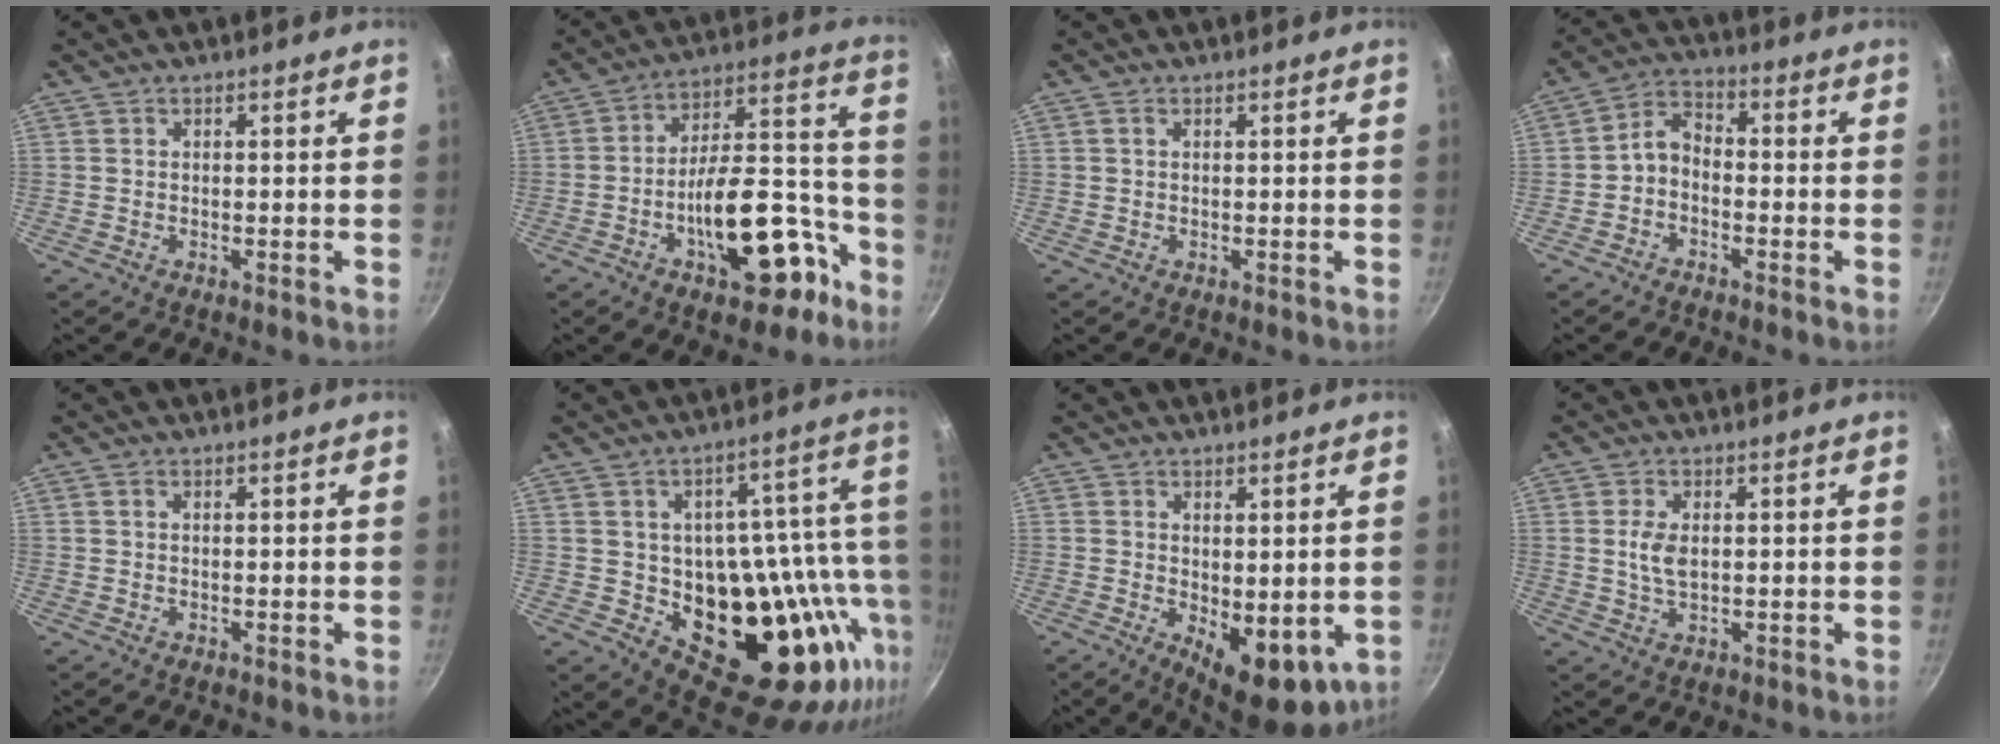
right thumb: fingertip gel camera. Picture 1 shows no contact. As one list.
[{"total": 20.4, "force": [-9.3, 9.6, 15.5], "torque": [-0.180, 0.091, -0.131]}, {"total": 0.8, "force": [0.3, 0.4, 0.6], "torque": [-0.011, 0.002, 0.006]}, {"total": 5.2, "force": [-1.9, 3.5, 3.4], "torque": [-0.057, 0.039, -0.045]}, {"total": 0.6, "force": [0.3, 0.3, 0.4], "torque": [-0.009, 0.002, 0.006]}, {"total": 27.4, "force": [-5.2, 15.5, 21.9], "torque": [-0.233, -0.010, -0.051]}, {"total": 9.8, "force": [-1.1, 4.9, 8.5], "torque": [-0.094, -0.012, -0.001]}, {"total": 4.3, "force": [0.6, 2.4, 3.6], "torque": [-0.068, -0.002, 0.012]}]